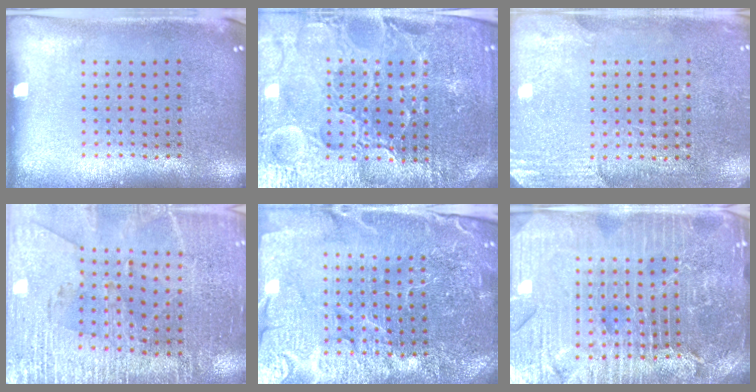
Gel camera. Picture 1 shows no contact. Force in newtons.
{"total": 5.0, "press": 4.7, "slide": 1.7}
{"total": 2.8, "press": 2.6, "slide": 1.0}
{"total": 3.0, "press": 2.9, "slide": 0.6}
{"total": 5.5, "press": 5.1, "slide": 2.1}
{"total": 5.5, "press": 4.9, "slide": 2.4}